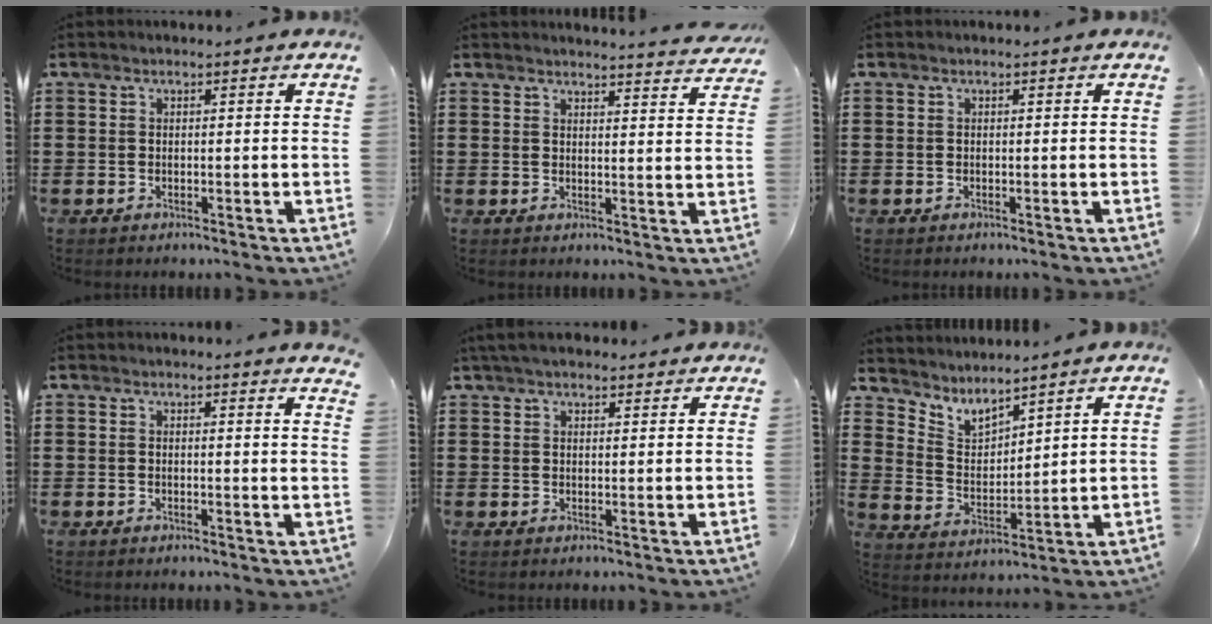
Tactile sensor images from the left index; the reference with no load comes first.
{"total": 3.1, "force": [3.0, -0.3, 0.3], "torque": [-0.009, -0.020, 0.053]}
{"total": 0.0}
{"total": 1.3, "force": [1.2, -0.2, 0.4], "torque": [-0.012, -0.001, 0.023]}
{"total": 3.3, "force": [3.0, 0.8, 1.3], "torque": [-0.034, 0.000, 0.056]}
{"total": 4.9, "force": [4.8, 1.1, 0.8], "torque": [-0.041, -0.028, 0.084]}